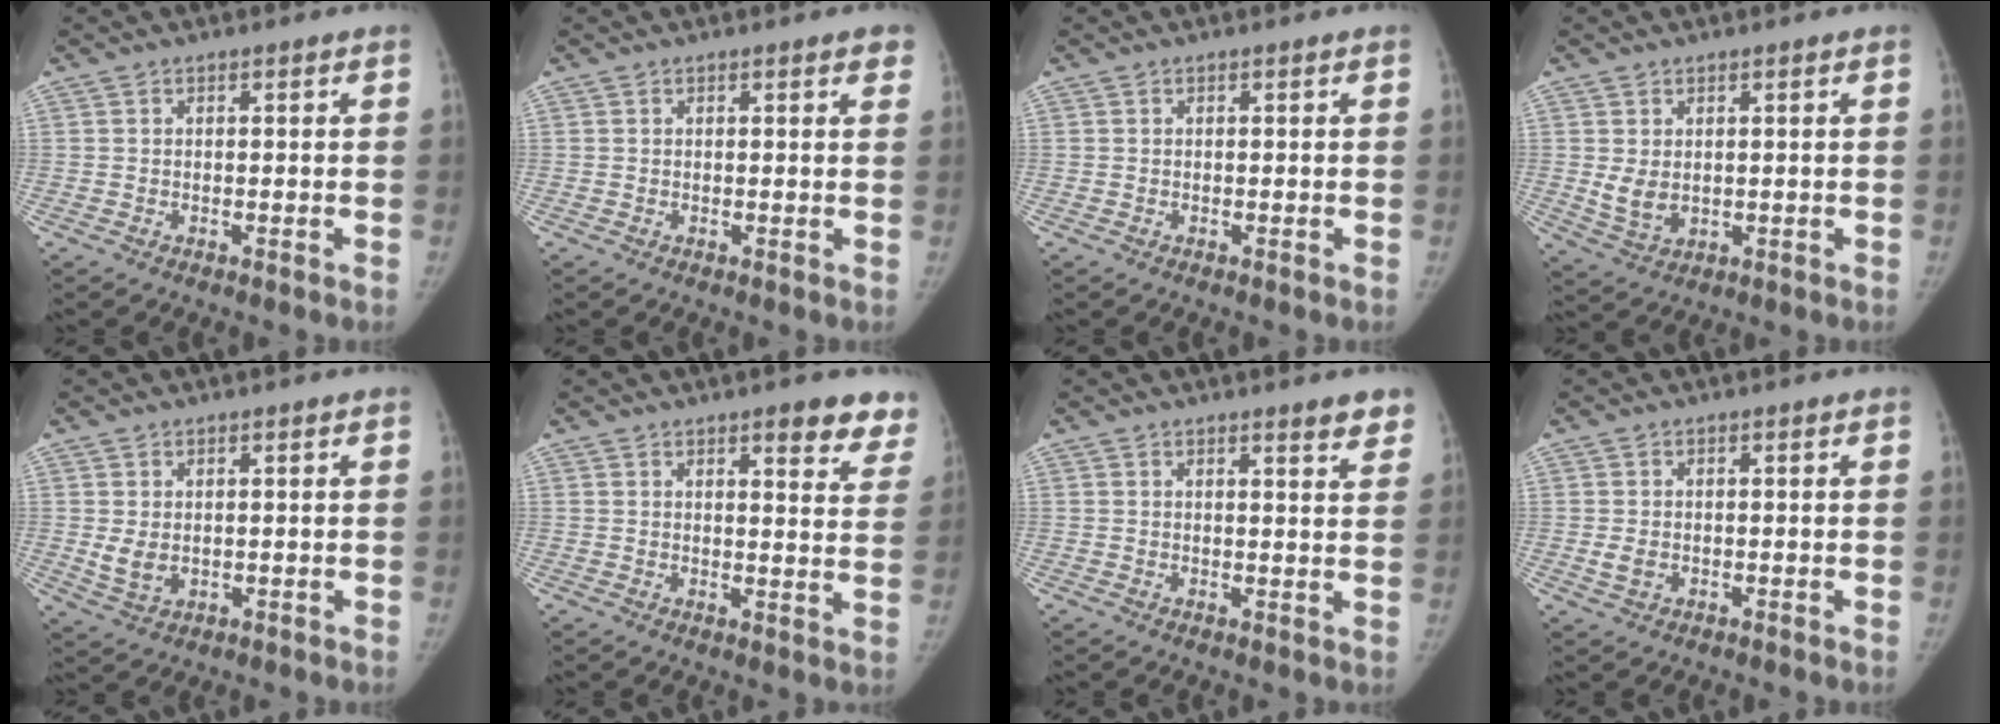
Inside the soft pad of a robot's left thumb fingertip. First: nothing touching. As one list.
[{"total": 2.2, "force": [1.4, 0.7, 1.5], "torque": [-0.006, 0.000, 0.012]}, {"total": 0.0}, {"total": 4.3, "force": [0.5, 3.1, 3.0], "torque": [-0.043, -0.013, 0.023]}, {"total": 3.7, "force": [0.2, 2.7, 2.6], "torque": [-0.039, -0.011, 0.015]}, {"total": 9.4, "force": [6.9, 2.9, 5.6], "torque": [-0.030, -0.034, 0.073]}, {"total": 4.0, "force": [3.0, 0.8, 2.5], "torque": [-0.016, -0.016, 0.035]}, {"total": 2.1, "force": [-0.4, 1.6, 1.3], "torque": [-0.022, -0.001, -0.003]}]